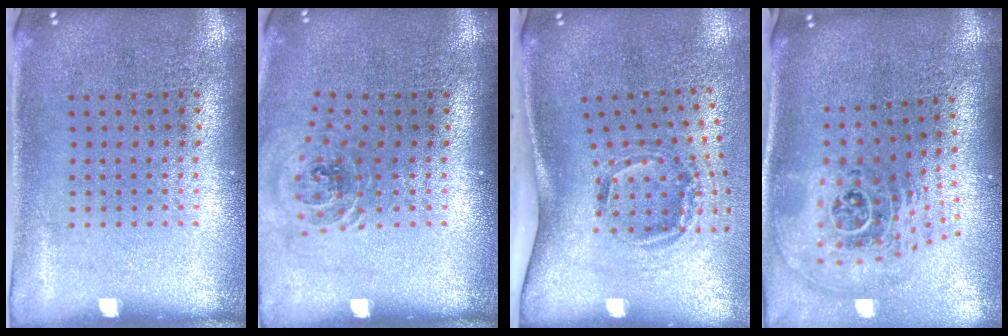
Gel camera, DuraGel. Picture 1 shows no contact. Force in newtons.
{"total": 1.1, "press": 1.1, "slide": 0.2}
{"total": 2.1, "press": 1.2, "slide": 1.7}
{"total": 2.8, "press": 1.9, "slide": 2.1}